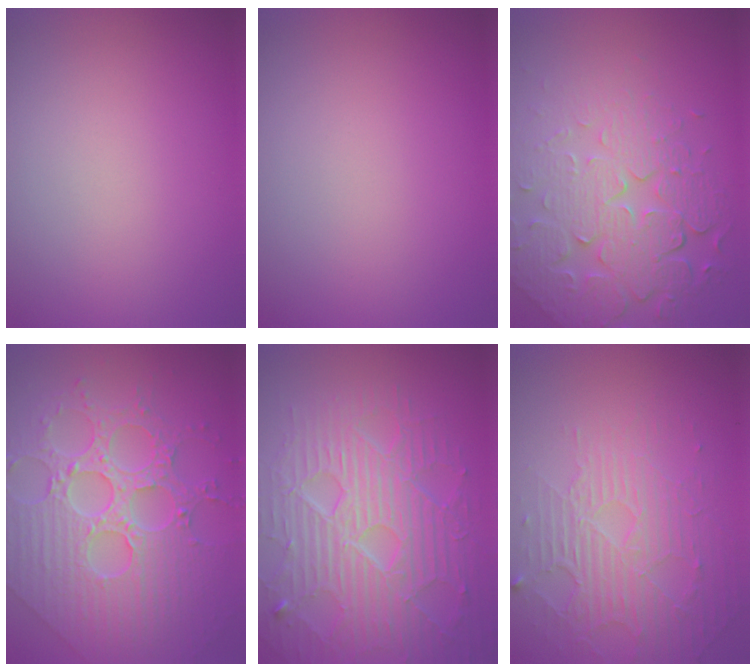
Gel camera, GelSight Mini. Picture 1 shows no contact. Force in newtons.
{"total": 0.0}
{"total": 7.7, "press": 5.5, "slide": 5.4}
{"total": 9.2, "press": 6.8, "slide": 6.2}
{"total": 8.9, "press": 6.1, "slide": 6.5}
{"total": 5.6, "press": 3.5, "slide": 4.4}